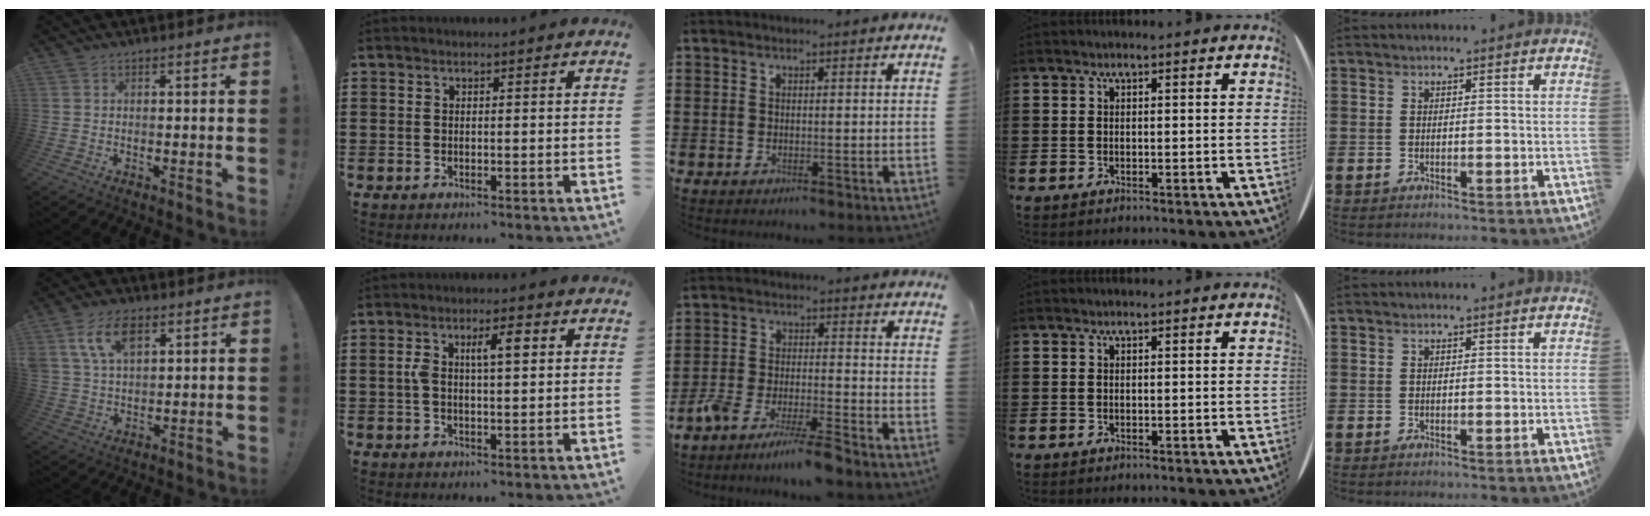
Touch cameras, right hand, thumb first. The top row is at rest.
{"thumb": {"total": 10.2, "force": [5.0, 5.9, 6.7], "torque": [-0.127, -0.003, 0.093]}, "index": {"total": 5.0, "force": [1.0, 1.7, 4.6], "torque": [-0.076, 0.004, 0.010]}, "middle": {"total": 6.1, "force": [-5.8, -0.5, 2.1], "torque": [-0.045, -0.013, -0.112]}}